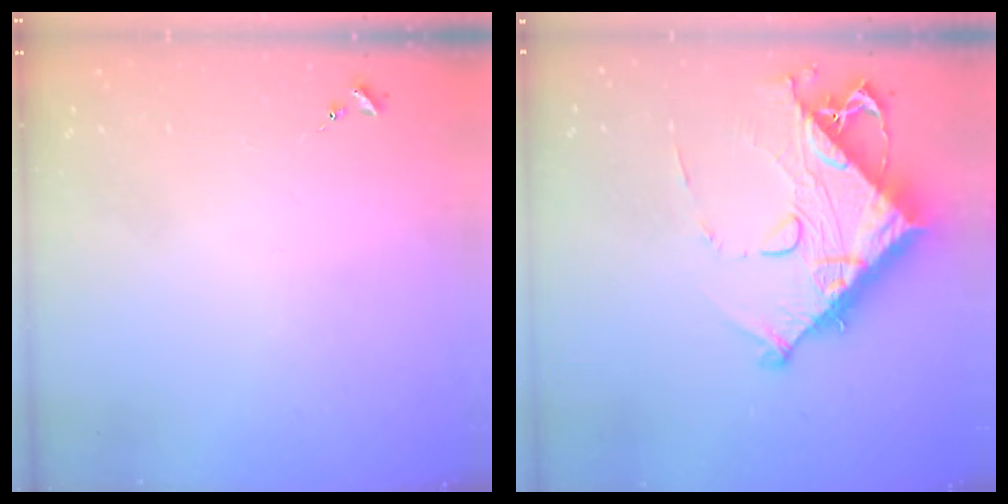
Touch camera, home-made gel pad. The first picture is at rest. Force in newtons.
{"total": 14.7, "press": 14.6, "slide": 1.5}